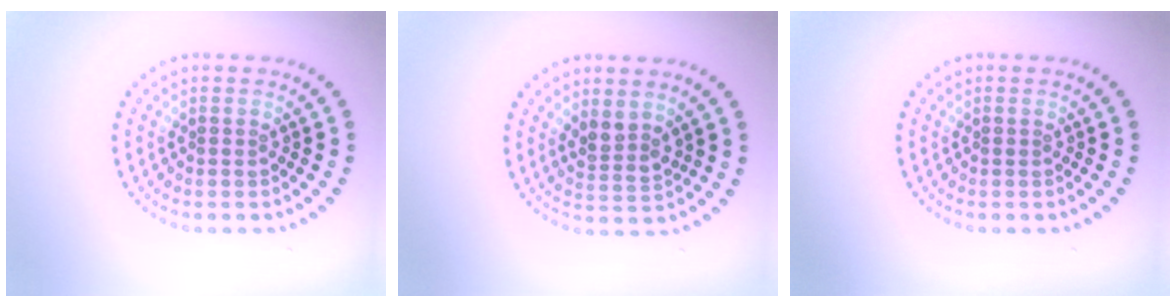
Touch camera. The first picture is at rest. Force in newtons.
{"total": 2.2, "press": 1.9, "slide": 1.1}
{"total": 0.0}